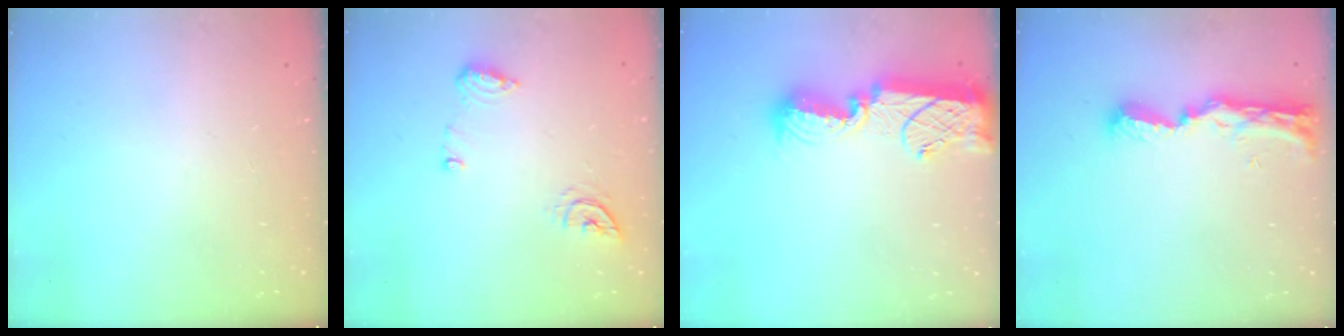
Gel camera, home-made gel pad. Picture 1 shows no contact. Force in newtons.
{"total": 7.8, "press": 7.8, "slide": 0.1}
{"total": 13.7, "press": 13.7, "slide": 1.0}
{"total": 8.8, "press": 8.8, "slide": 1.0}